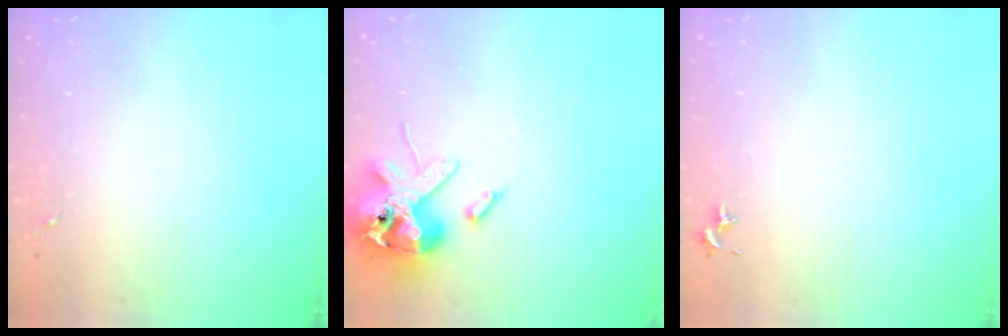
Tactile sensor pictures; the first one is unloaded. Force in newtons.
{"total": 13.7, "press": 13.5, "slide": 2.3}
{"total": 0.8, "press": 0.7, "slide": 0.3}